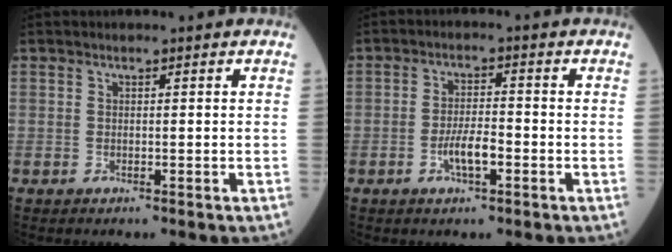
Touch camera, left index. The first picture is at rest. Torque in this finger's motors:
{"motor_torque": [1.02, 0.14, 0.23, 0.04]}